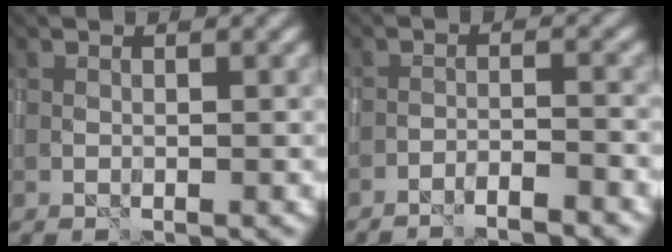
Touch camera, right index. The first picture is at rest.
{"total": 3.3, "force": [-2.9, 0.3, 1.5], "torque": [-0.022, 0.007, -0.049]}